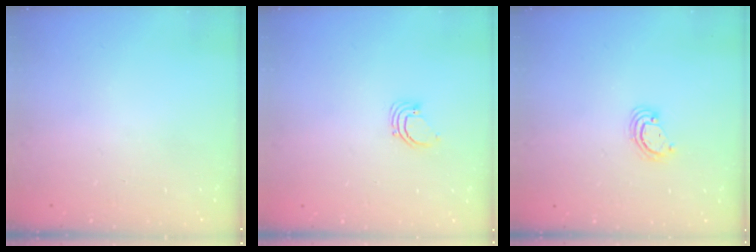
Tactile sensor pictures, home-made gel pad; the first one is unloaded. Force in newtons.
{"total": 2.3, "press": 2.3, "slide": 0.1}
{"total": 3.7, "press": 3.7, "slide": 0.4}